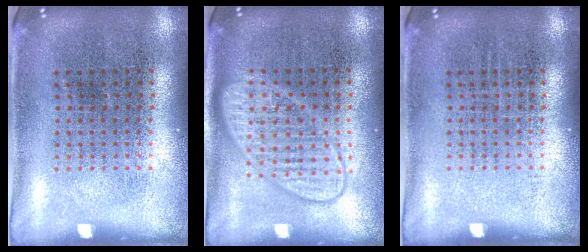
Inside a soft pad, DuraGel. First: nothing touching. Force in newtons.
{"total": 2.9, "press": 2.9, "slide": 0.4}
{"total": 0.0}